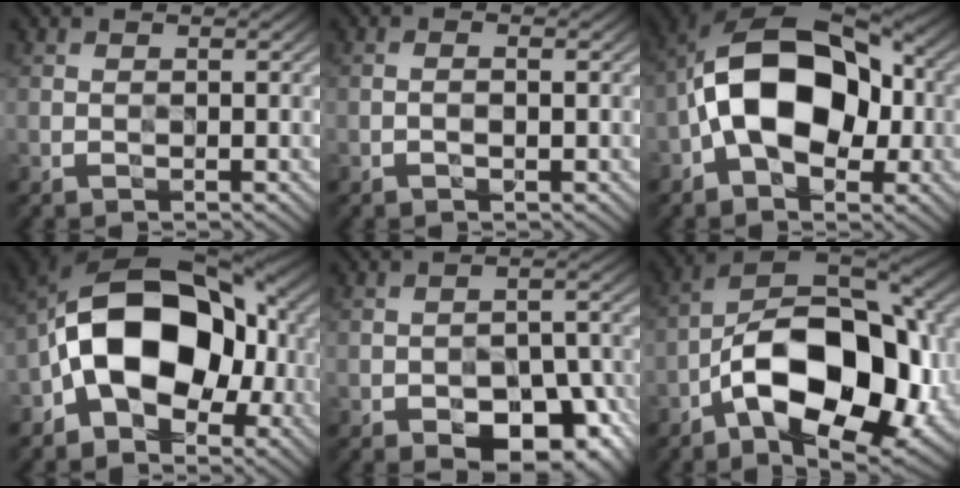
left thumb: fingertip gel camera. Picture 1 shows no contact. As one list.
[{"total": 1.1, "force": [-0.4, 0.4, 1.0], "torque": [-0.017, 0.003, -0.007]}, {"total": 14.0, "force": [-1.4, 8.9, 10.7], "torque": [-0.172, 0.024, -0.039]}, {"total": 14.6, "force": [-2.9, 9.5, 10.8], "torque": [-0.157, 0.012, -0.064]}, {"total": 12.1, "force": [-7.5, 5.8, 7.4], "torque": [-0.098, -0.003, -0.100]}, {"total": 18.3, "force": [-5.7, 9.5, 14.5], "torque": [-0.234, -0.006, -0.105]}]